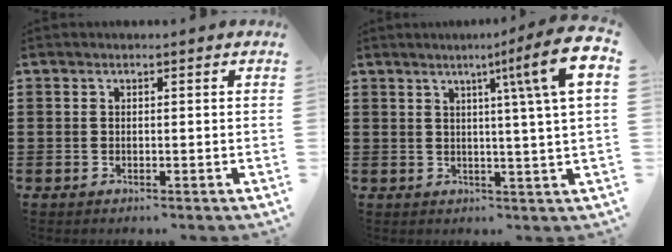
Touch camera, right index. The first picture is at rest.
{"total": 10.1, "force": [3.8, -1.0, 9.3], "torque": [-0.157, -0.021, 0.051]}